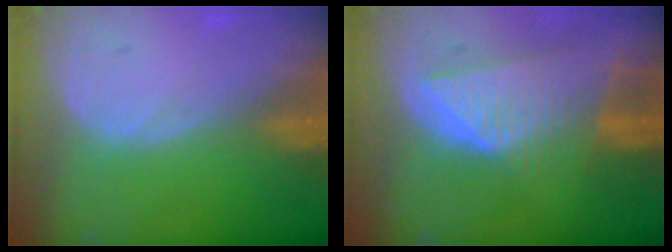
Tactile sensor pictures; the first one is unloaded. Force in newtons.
{"total": 8.8, "press": 7.9, "slide": 3.7}